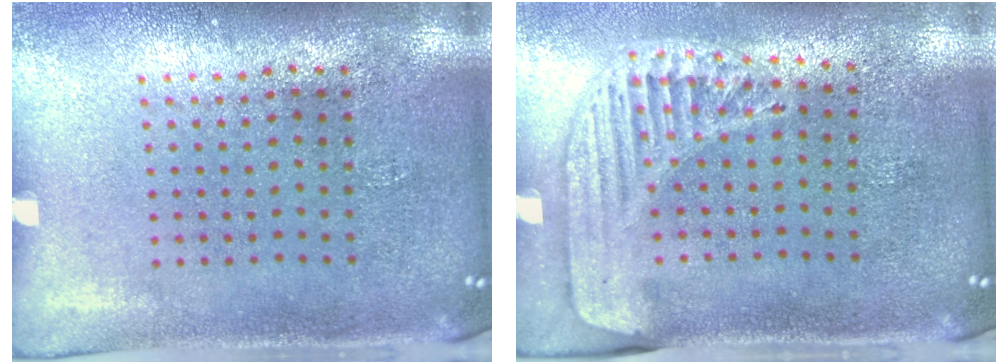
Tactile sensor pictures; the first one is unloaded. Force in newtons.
{"total": 1.5, "press": 1.5, "slide": 0.3}